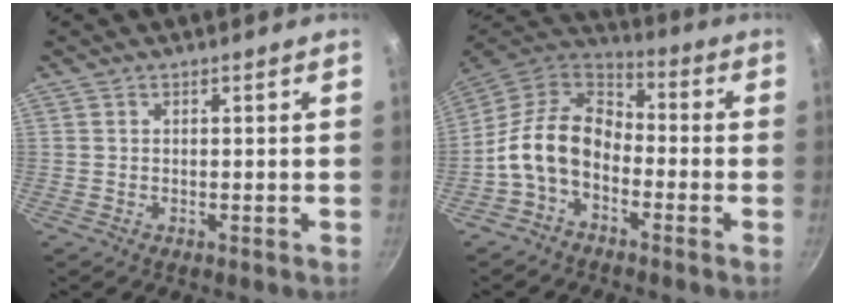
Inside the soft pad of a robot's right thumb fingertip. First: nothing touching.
{"total": 13.3, "force": [-3.6, 9.1, 9.0], "torque": [-0.148, 0.051, -0.091]}